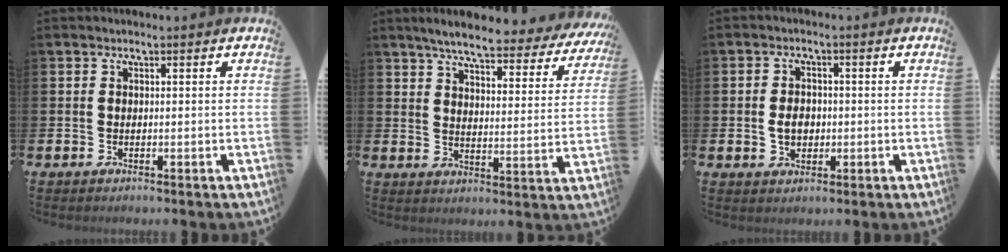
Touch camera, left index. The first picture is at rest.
{"total": 6.5, "force": [5.8, 0.7, 2.7], "torque": [-0.065, -0.039, 0.094]}
{"total": 3.1, "force": [-0.3, 2.4, 2.0], "torque": [-0.023, 0.001, -0.012]}